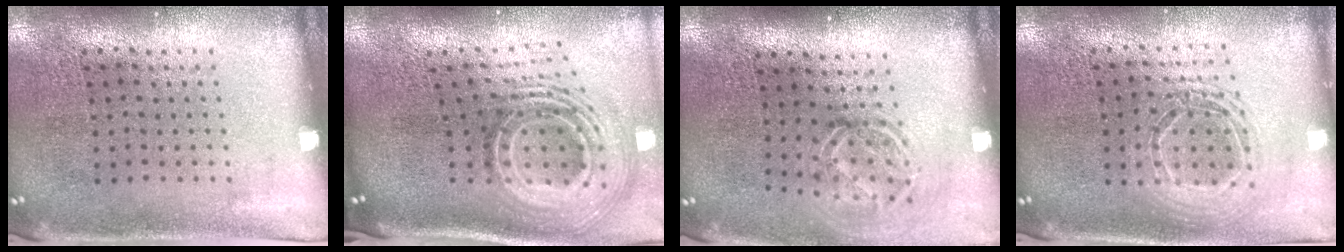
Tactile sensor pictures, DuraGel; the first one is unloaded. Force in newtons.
{"total": 3.1, "press": 1.9, "slide": 2.4}
{"total": 1.6, "press": 1.1, "slide": 1.2}
{"total": 1.6, "press": 1.3, "slide": 0.9}